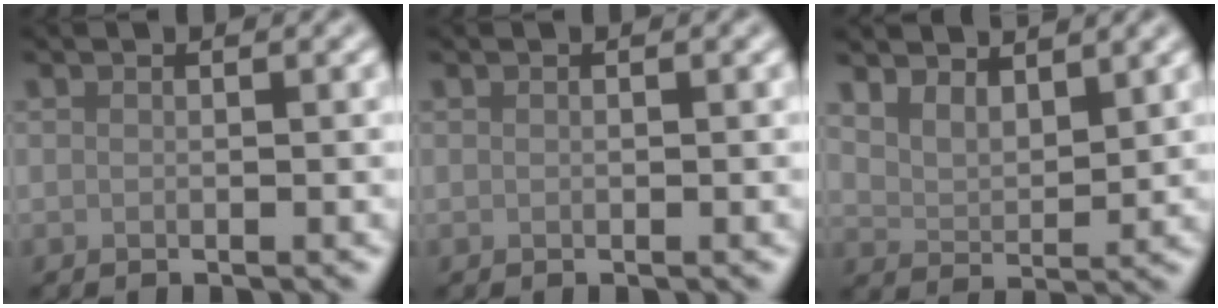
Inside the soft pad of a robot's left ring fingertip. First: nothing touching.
{"total": 0.0}
{"total": 3.4, "force": [2.8, 1.3, 1.6], "torque": [-0.033, -0.001, 0.049]}